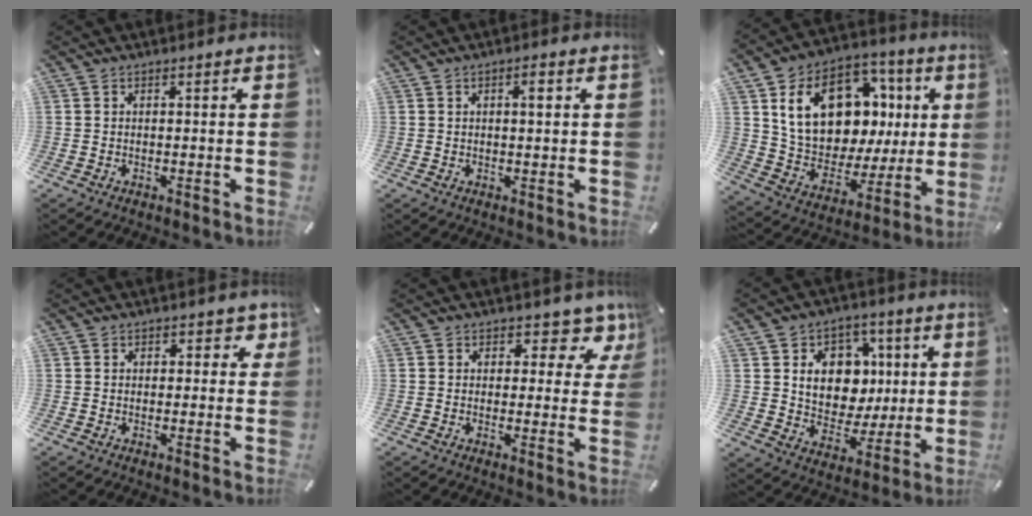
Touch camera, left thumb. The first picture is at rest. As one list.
[{"total": 2.4, "force": [0.7, 0.9, 2.1], "torque": [-0.036, 0.003, 0.009]}, {"total": 20.0, "force": [6.6, 14.3, 12.3], "torque": [-0.218, -0.025, 0.123]}, {"total": 2.8, "force": [1.1, 2.0, 1.5], "torque": [0.007, -0.007, 0.008]}, {"total": 6.9, "force": [4.5, 4.1, 3.2], "torque": [-0.025, -0.035, 0.072]}, {"total": 12.2, "force": [2.4, 11.0, 4.7], "torque": [-0.068, -0.020, 0.054]}]